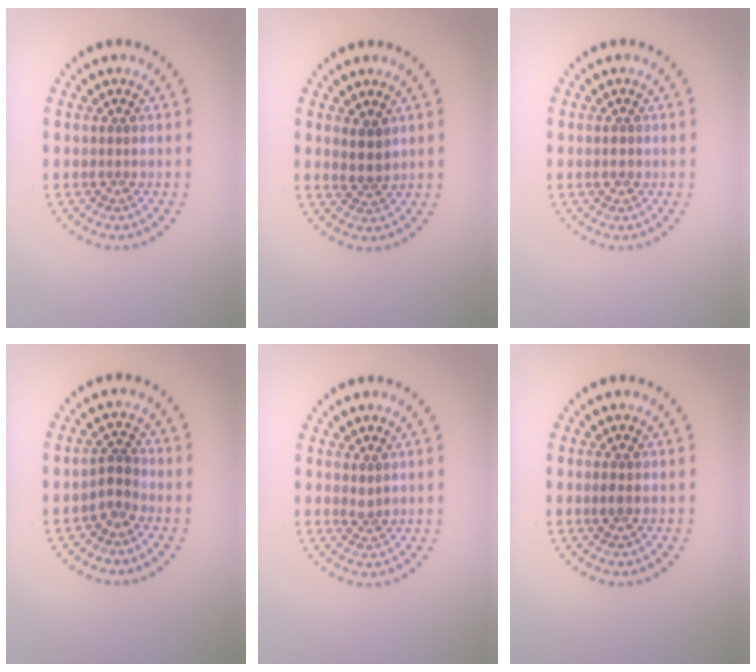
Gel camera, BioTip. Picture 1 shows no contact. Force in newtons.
{"total": 1.9, "press": 1.7, "slide": 0.8}
{"total": 1.1, "press": 1.1, "slide": 0.1}
{"total": 1.7, "press": 1.4, "slide": 1.0}
{"total": 0.9, "press": 0.6, "slide": 0.7}
{"total": 0.8, "press": 0.8, "slide": 0.1}